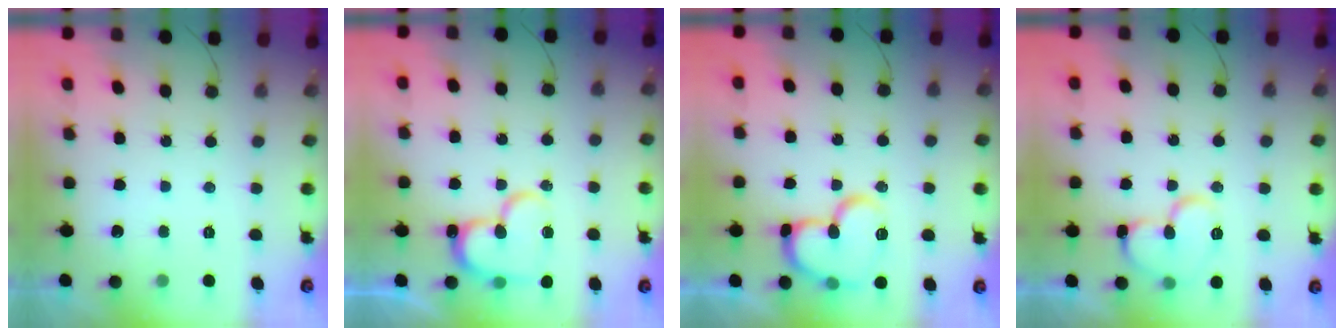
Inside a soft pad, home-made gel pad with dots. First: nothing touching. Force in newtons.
{"total": 15.6, "press": 15.5, "slide": 1.4}
{"total": 15.6, "press": 15.4, "slide": 1.9}
{"total": 12.8, "press": 12.7, "slide": 1.7}